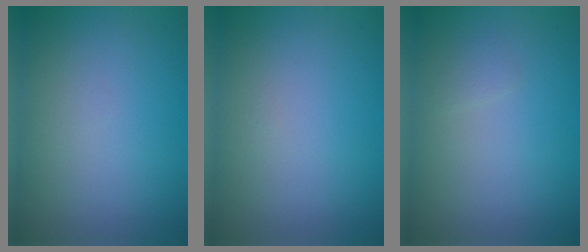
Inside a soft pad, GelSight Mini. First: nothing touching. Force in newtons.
{"total": 0.0}
{"total": 0.6, "press": 0.6, "slide": 0.0}